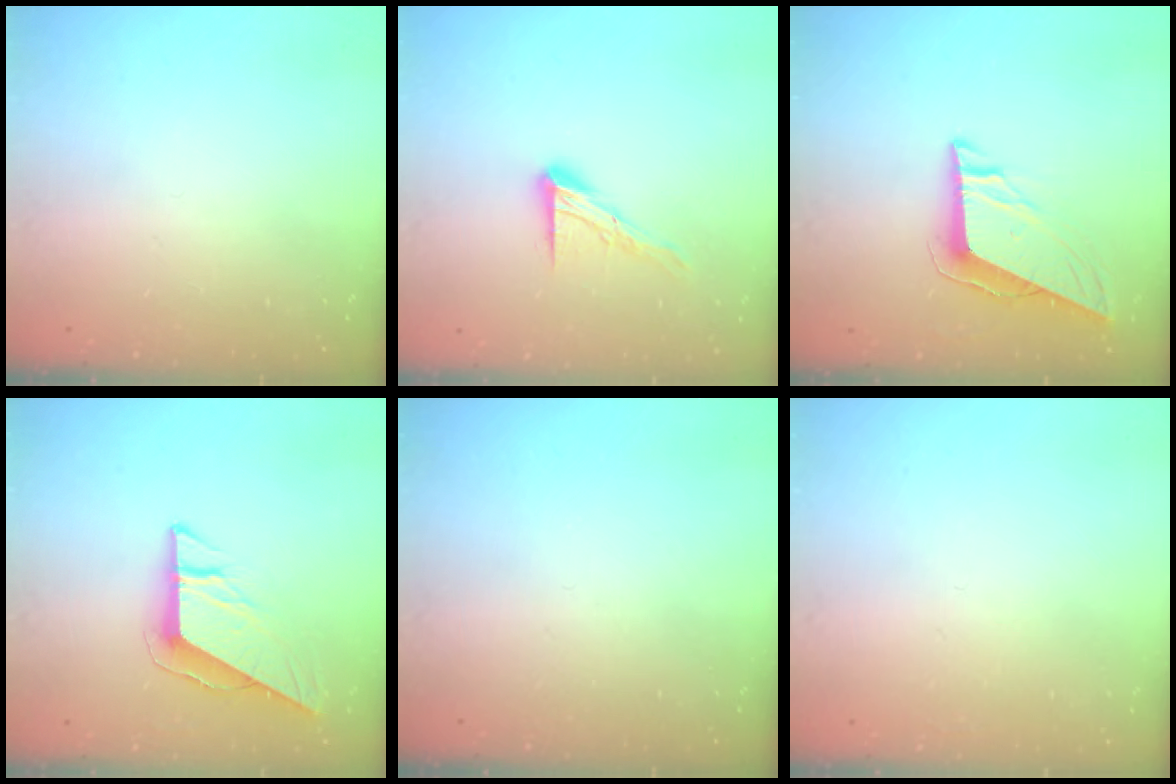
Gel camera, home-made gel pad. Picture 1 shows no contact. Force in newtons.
{"total": 10.4, "press": 10.3, "slide": 0.9}
{"total": 8.9, "press": 8.8, "slide": 1.3}
{"total": 8.3, "press": 8.3, "slide": 0.7}
{"total": 0.0}
{"total": 0.9, "press": 0.9, "slide": 0.1}